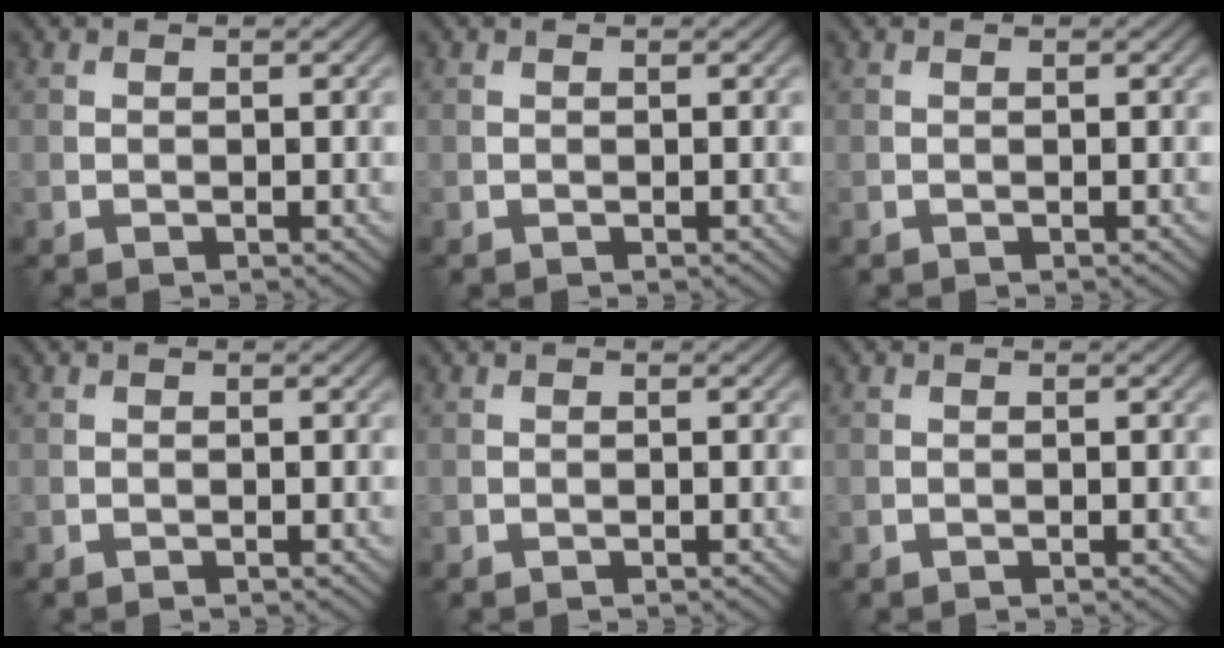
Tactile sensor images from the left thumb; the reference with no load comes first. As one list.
[{"total": 0.0}, {"total": 0.0}, {"total": 0.0}, {"total": 0.0}, {"total": 0.0}]